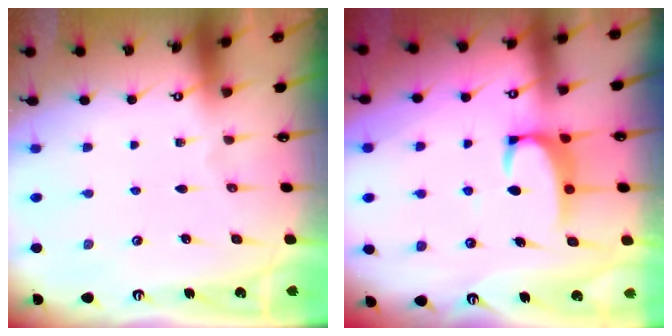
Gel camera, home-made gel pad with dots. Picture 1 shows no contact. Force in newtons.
{"total": 3.5, "press": 3.5, "slide": 0.2}